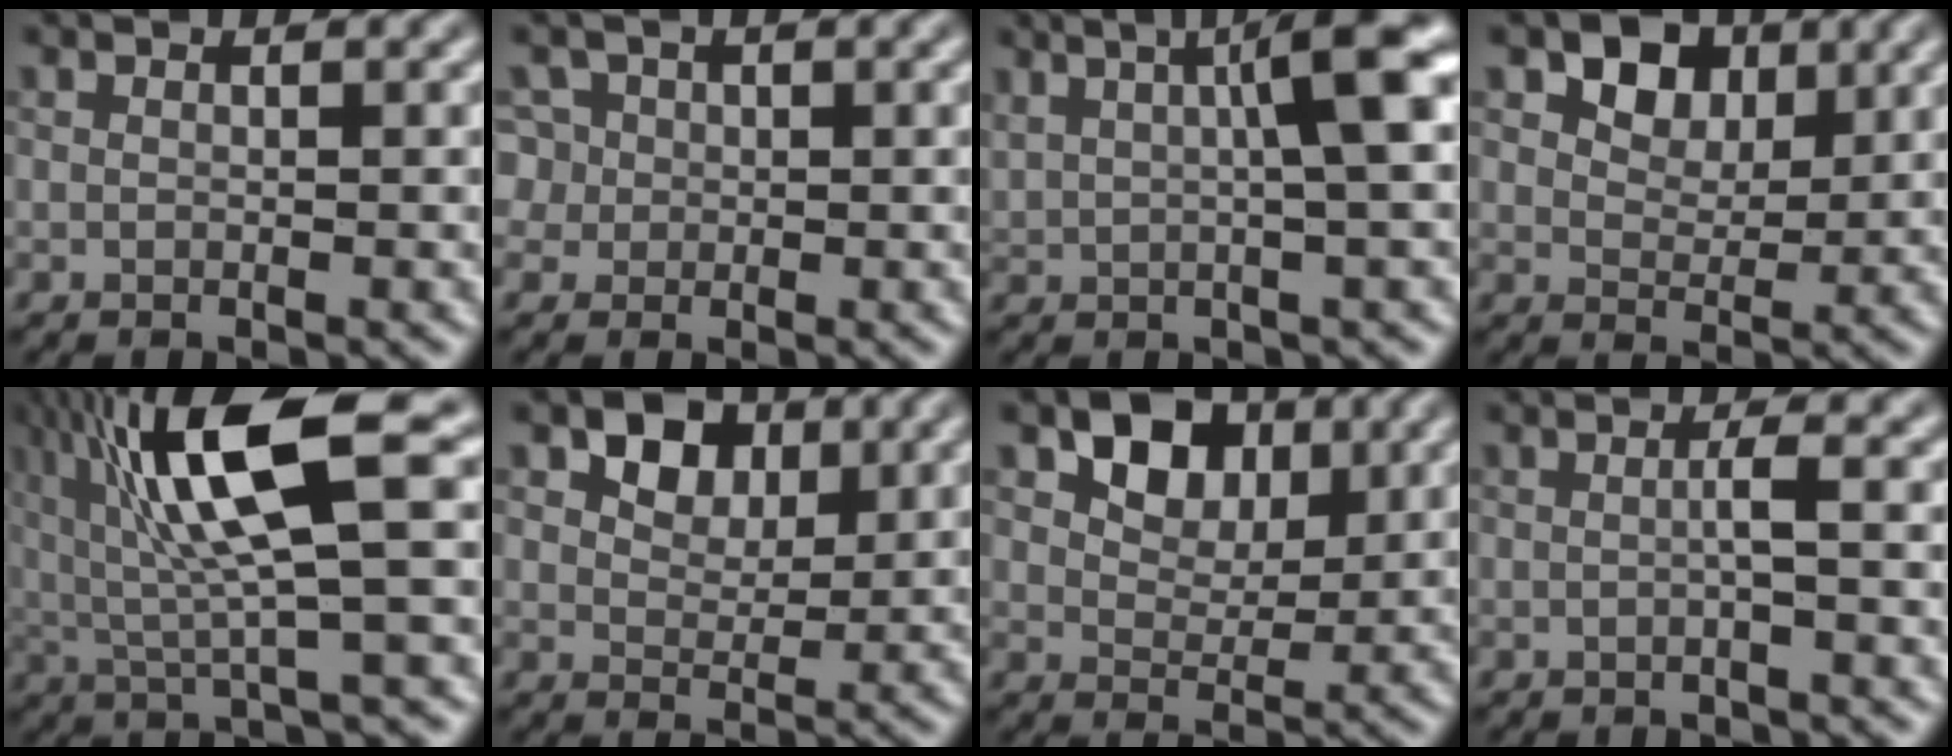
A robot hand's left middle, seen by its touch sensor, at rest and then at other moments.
{"total": 3.5, "force": [1.3, 3.1, 0.9], "torque": [-0.026, 0.013, 0.030]}
{"total": 6.2, "force": [1.5, 1.2, 5.9], "torque": [-0.074, 0.017, 0.033]}
{"total": 3.7, "force": [1.8, 2.6, 1.9], "torque": [-0.035, -0.007, 0.031]}
{"total": 10.1, "force": [2.7, 2.0, 9.5], "torque": [-0.169, 0.012, 0.060]}
{"total": 4.1, "force": [1.9, 2.9, 2.2], "torque": [-0.040, 0.004, 0.026]}
{"total": 4.3, "force": [1.8, 3.0, 2.4], "torque": [-0.042, 0.001, 0.029]}
{"total": 1.3, "force": [-0.7, -0.1, 1.1], "torque": [-0.022, 0.007, -0.010]}